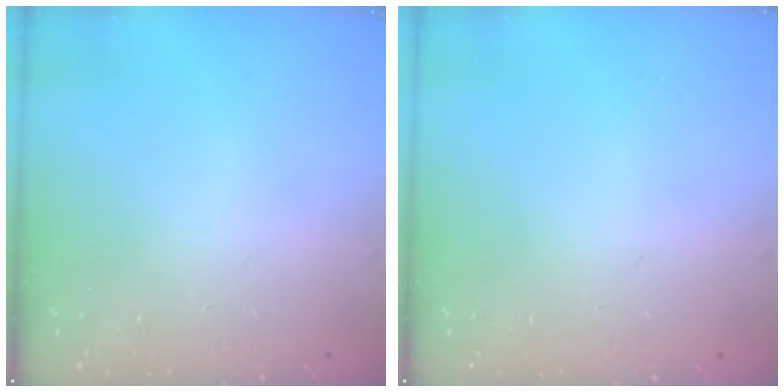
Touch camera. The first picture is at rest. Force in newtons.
{"total": 0.0}